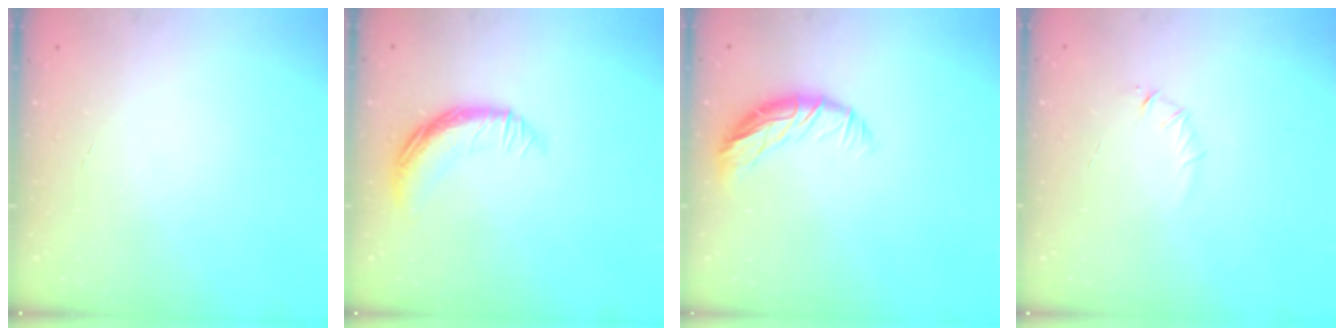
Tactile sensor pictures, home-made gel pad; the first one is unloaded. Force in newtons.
{"total": 11.7, "press": 11.7, "slide": 0.5}
{"total": 9.3, "press": 9.1, "slide": 2.1}
{"total": 4.0, "press": 3.8, "slide": 1.2}